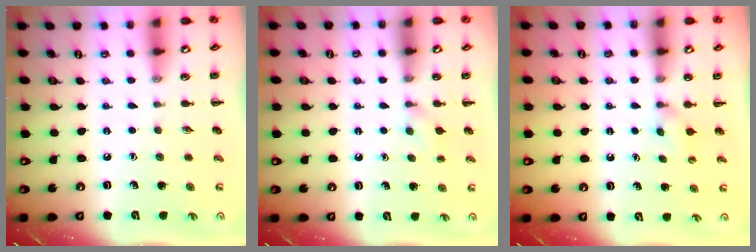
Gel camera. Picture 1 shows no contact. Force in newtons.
{"total": 3.5, "press": 3.3, "slide": 1.4}
{"total": 2.4, "press": 2.2, "slide": 1.0}